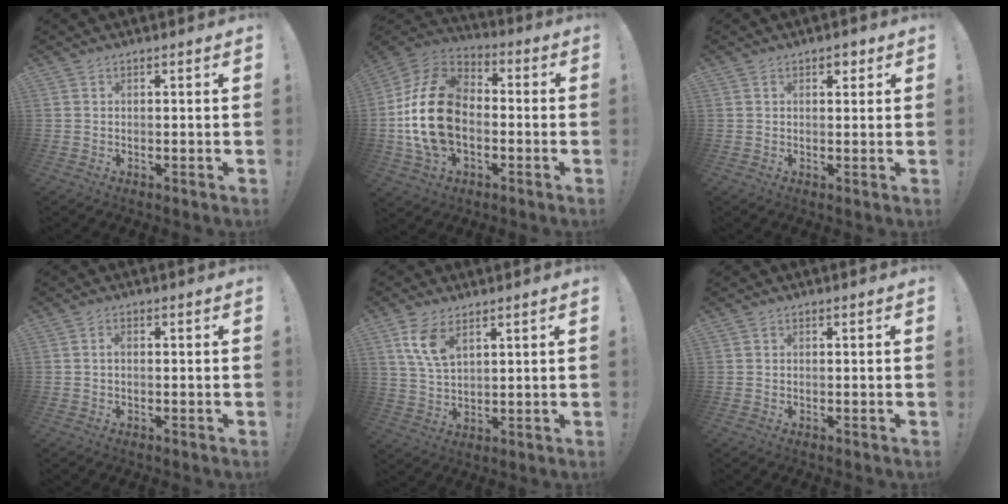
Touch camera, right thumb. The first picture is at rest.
{"total": 21.9, "force": [-2.0, 14.8, 16.0], "torque": [-0.309, 0.034, -0.026]}
{"total": 2.1, "force": [1.2, 1.4, 1.0], "torque": [-0.001, -0.005, 0.018]}
{"total": 1.1, "force": [-0.1, 0.6, 1.0], "torque": [-0.027, 0.008, -0.001]}
{"total": 8.4, "force": [4.9, 4.1, 5.5], "torque": [-0.109, -0.017, 0.091]}
{"total": 0.0}